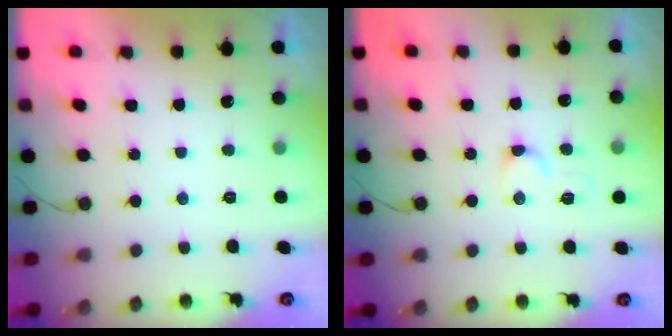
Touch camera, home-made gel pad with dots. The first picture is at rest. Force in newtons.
{"total": 3.9, "press": 3.9, "slide": 0.4}